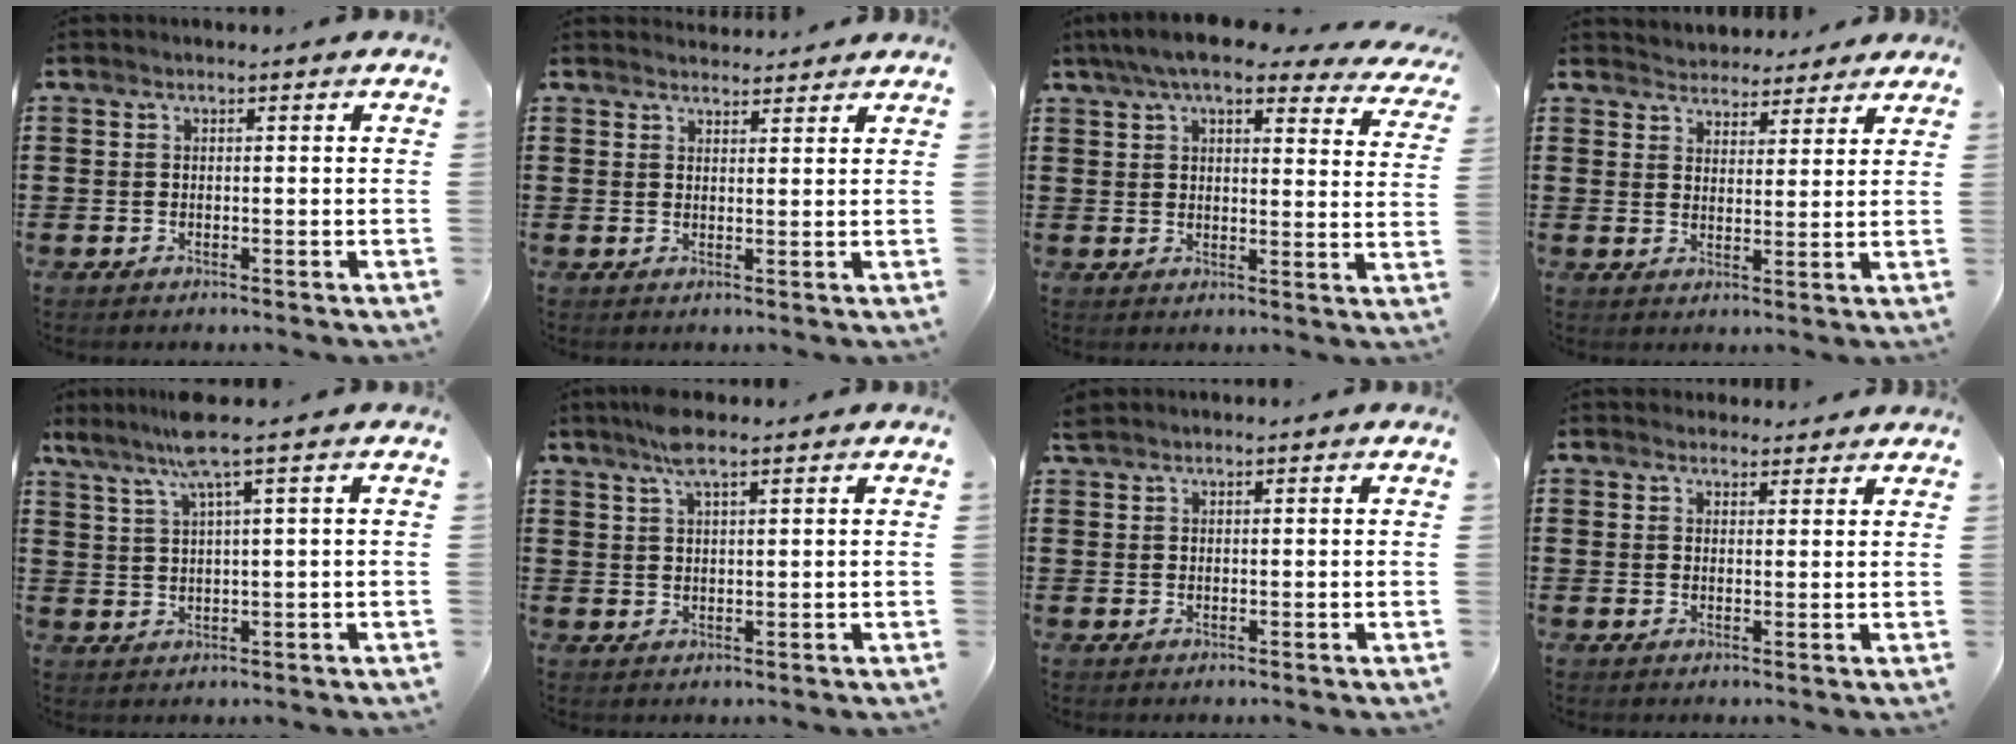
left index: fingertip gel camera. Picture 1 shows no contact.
{"total": 2.1, "force": [2.1, 0.3, -0.1], "torque": [-0.004, -0.003, 0.040]}
{"total": 8.2, "force": [6.8, 1.1, 4.5], "torque": [-0.099, -0.016, 0.121]}
{"total": 3.3, "force": [3.0, 1.2, -0.5], "torque": [-0.005, -0.005, 0.057]}
{"total": 5.7, "force": [3.4, -0.5, 4.5], "torque": [-0.096, -0.007, 0.056]}
{"total": 4.4, "force": [3.0, 0.9, 3.1], "torque": [-0.069, 0.005, 0.053]}
{"total": 1.1, "force": [1.0, 0.3, 0.3], "torque": [-0.009, 0.002, 0.020]}
{"total": 2.3, "force": [2.0, 1.1, -0.3], "torque": [0.006, 0.000, 0.037]}